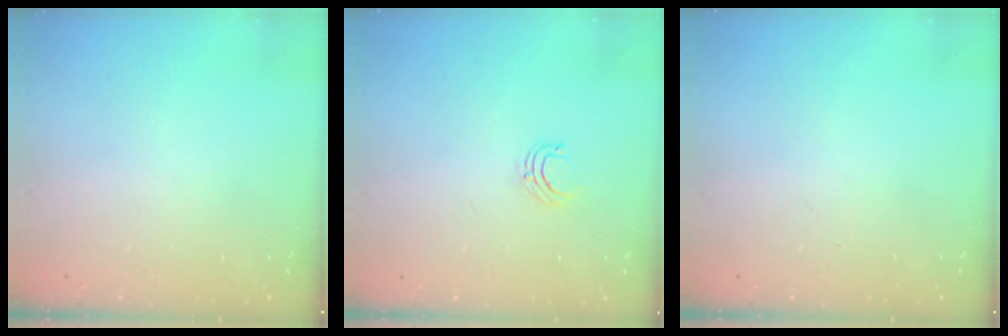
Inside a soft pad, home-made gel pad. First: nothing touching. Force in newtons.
{"total": 4.1, "press": 4.1, "slide": 0.3}
{"total": 0.0}